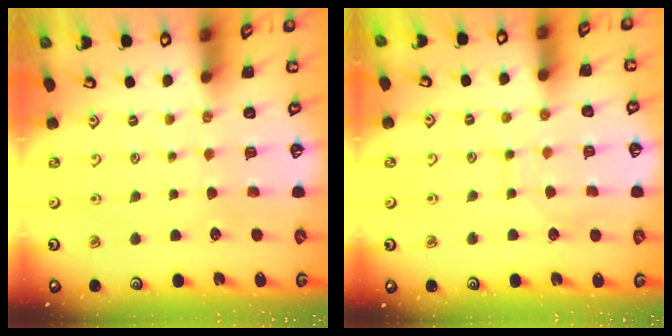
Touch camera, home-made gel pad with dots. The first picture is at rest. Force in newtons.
{"total": 6.2, "press": 6.2, "slide": 0.2}